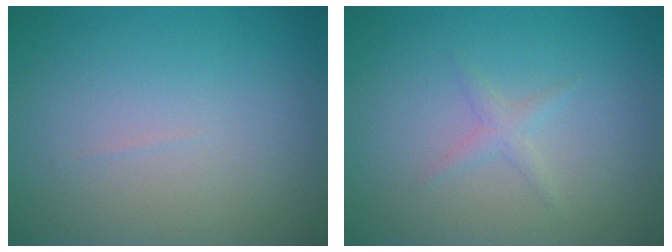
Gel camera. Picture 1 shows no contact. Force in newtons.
{"total": 1.1, "press": 1.1, "slide": 0.1}